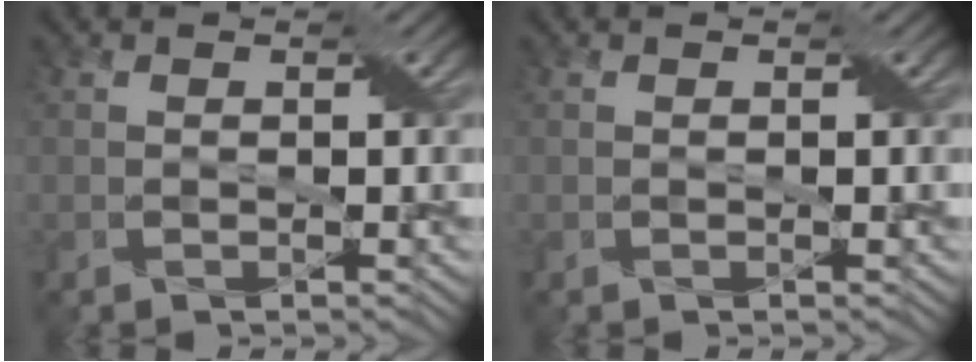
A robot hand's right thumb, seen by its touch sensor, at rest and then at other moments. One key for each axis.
{"total": 0.0}